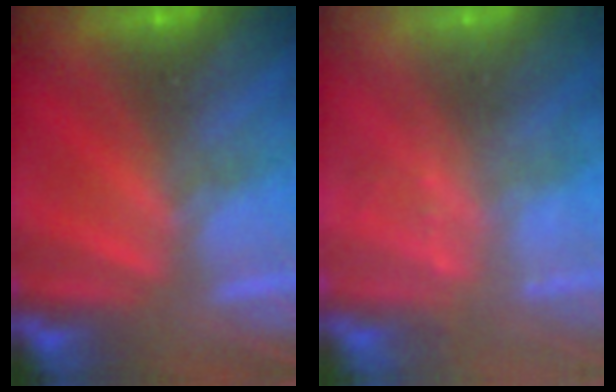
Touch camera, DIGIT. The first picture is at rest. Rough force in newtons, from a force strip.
{"total": 2.4}